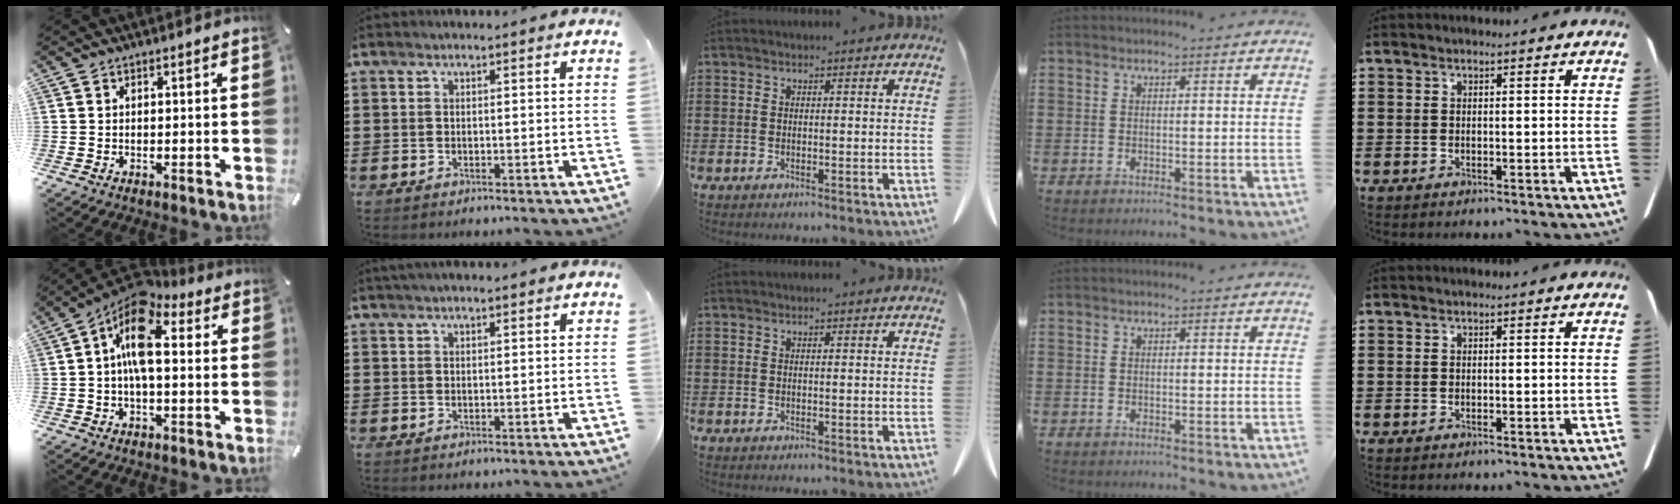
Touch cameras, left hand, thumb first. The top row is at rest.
{"thumb": {"total": 12.8, "force": [2.5, 6.2, 10.9], "torque": [-0.202, -0.022, 0.041]}, "index": {"total": 1.4, "force": [1.1, 0.1, 0.8], "torque": [-0.016, 0.002, 0.019]}}